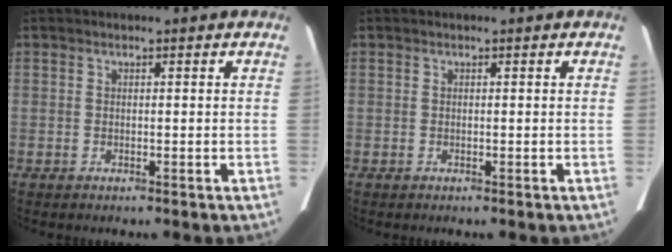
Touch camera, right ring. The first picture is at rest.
{"total": 0.0}